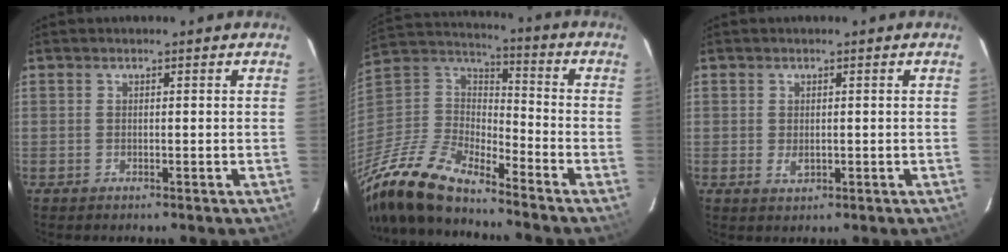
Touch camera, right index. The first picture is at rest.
{"total": 19.0, "force": [-15.1, 5.4, 10.1], "torque": [-0.220, -0.023, -0.297]}
{"total": 1.7, "force": [0.0, 1.3, 1.1], "torque": [-0.018, -0.001, 0.003]}